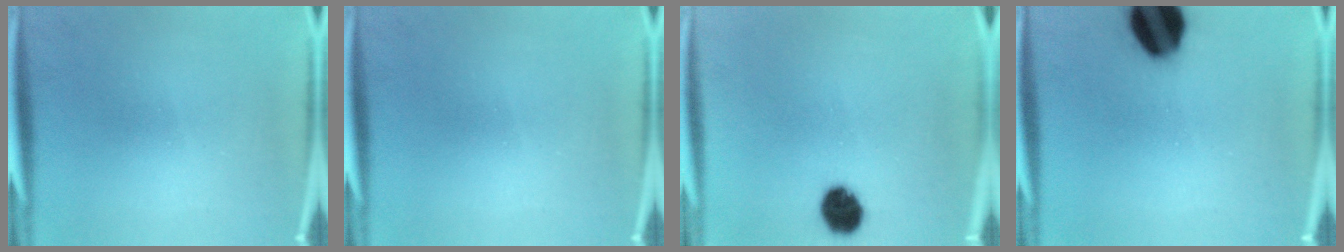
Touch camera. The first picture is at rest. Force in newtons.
{"total": 0.0}
{"total": 7.5}
{"total": 14.3}